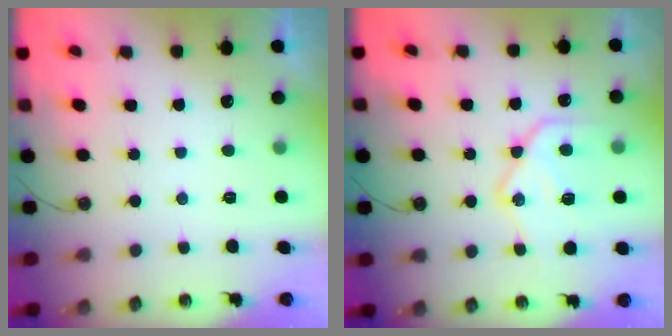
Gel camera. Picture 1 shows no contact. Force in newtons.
{"total": 17.0, "press": 16.9, "slide": 1.2}